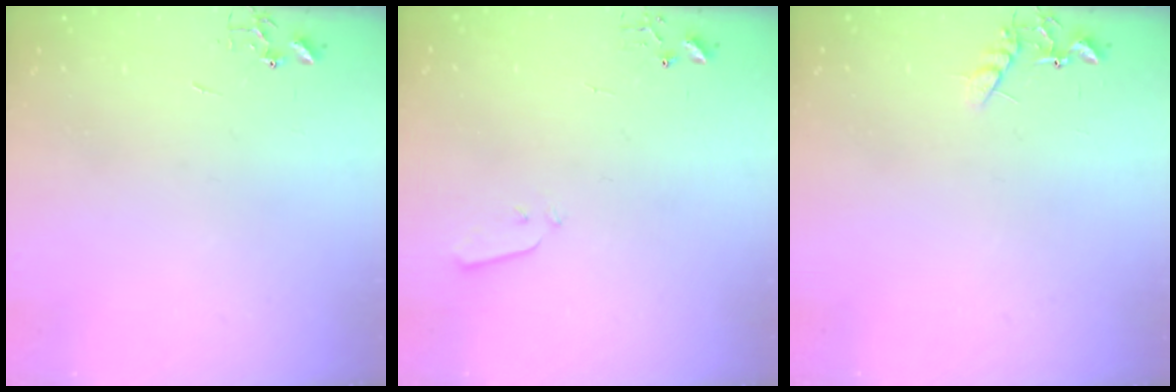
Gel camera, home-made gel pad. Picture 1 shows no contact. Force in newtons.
{"total": 3.0, "press": 2.9, "slide": 0.7}
{"total": 6.8, "press": 6.8, "slide": 0.3}